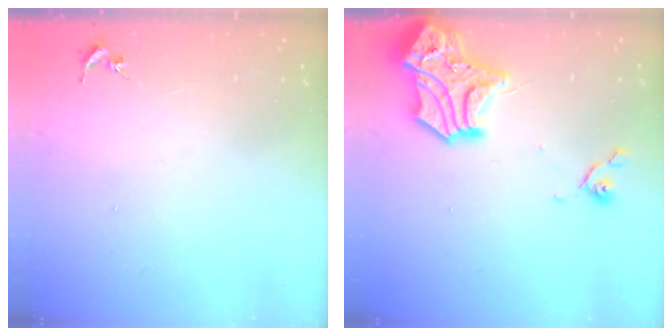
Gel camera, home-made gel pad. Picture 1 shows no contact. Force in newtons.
{"total": 17.6, "press": 17.4, "slide": 2.2}